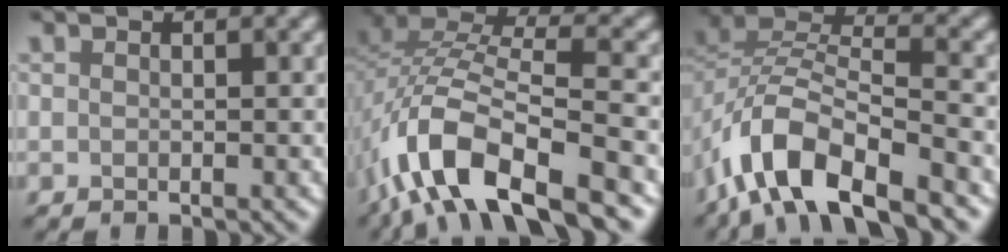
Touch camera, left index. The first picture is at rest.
{"total": 11.0, "force": [-6.7, 3.7, 8.0], "torque": [-0.167, 0.003, -0.115]}
{"total": 9.8, "force": [-6.9, 3.8, 5.8], "torque": [-0.116, -0.001, -0.121]}